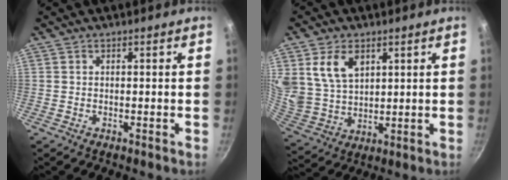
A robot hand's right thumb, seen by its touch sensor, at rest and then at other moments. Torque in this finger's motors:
{"motor_torque": [0.77, 1.22, 1.17, 1.06, 0.23]}